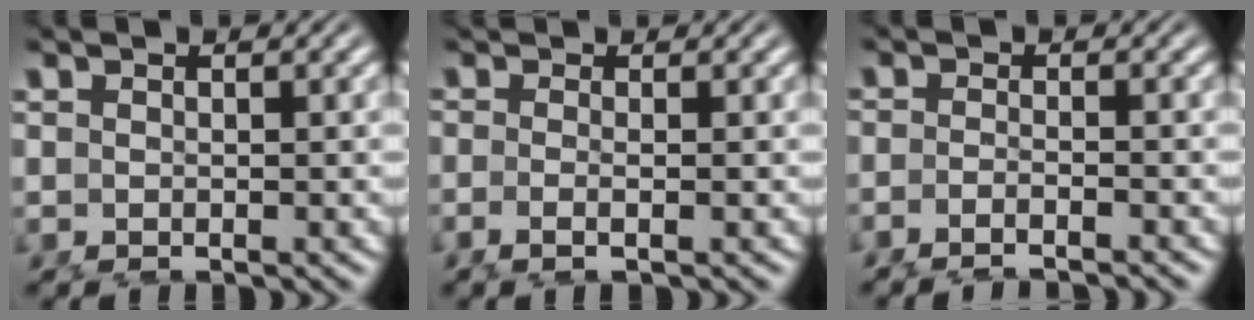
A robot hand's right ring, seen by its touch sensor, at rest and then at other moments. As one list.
[{"total": 1.8, "force": [-1.1, 0.2, 1.5], "torque": [-0.037, -0.005, -0.021]}, {"total": 3.7, "force": [-3.4, 0.5, 1.5], "torque": [-0.033, -0.002, -0.060]}]